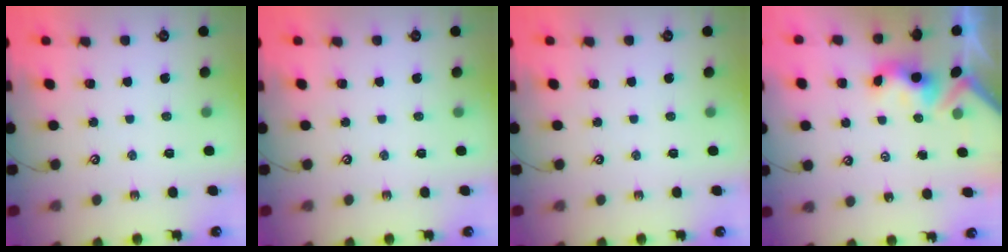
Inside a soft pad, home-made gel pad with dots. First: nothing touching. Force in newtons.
{"total": 0.0}
{"total": 0.0}
{"total": 3.3, "press": 3.3, "slide": 0.2}